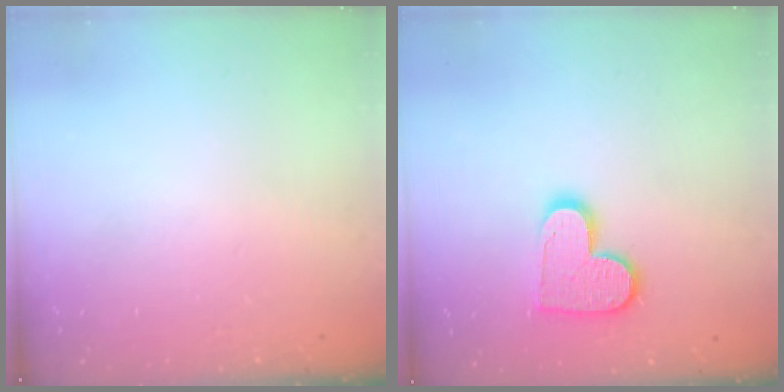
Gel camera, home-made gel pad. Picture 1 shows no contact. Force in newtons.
{"total": 11.7, "press": 11.7, "slide": 0.6}